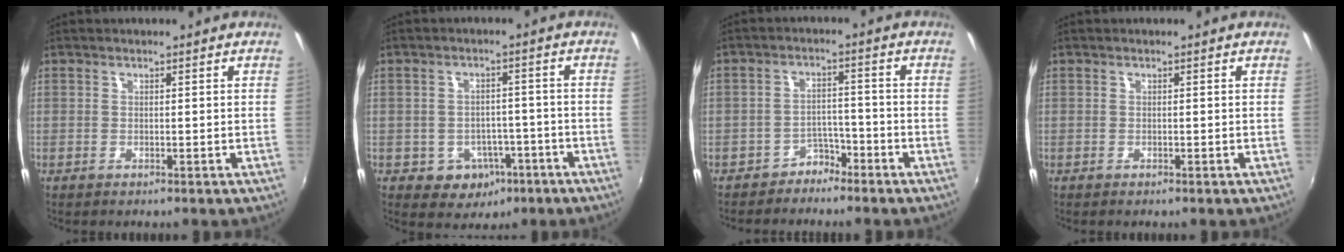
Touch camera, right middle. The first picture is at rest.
{"total": 7.1, "force": [-3.2, 5.9, 2.4], "torque": [-0.054, 0.019, -0.021]}
{"total": 4.0, "force": [-3.3, 2.3, 0.1], "torque": [-0.006, 0.019, -0.055]}
{"total": 0.0}